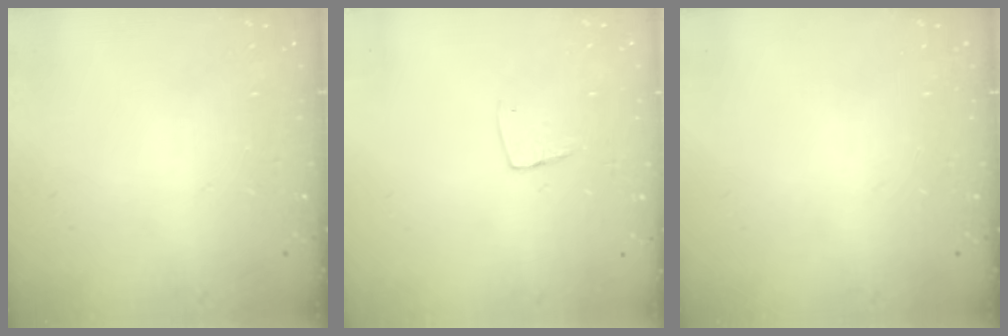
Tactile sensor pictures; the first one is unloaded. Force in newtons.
{"total": 5.3, "press": 5.3, "slide": 0.3}
{"total": 0.0}